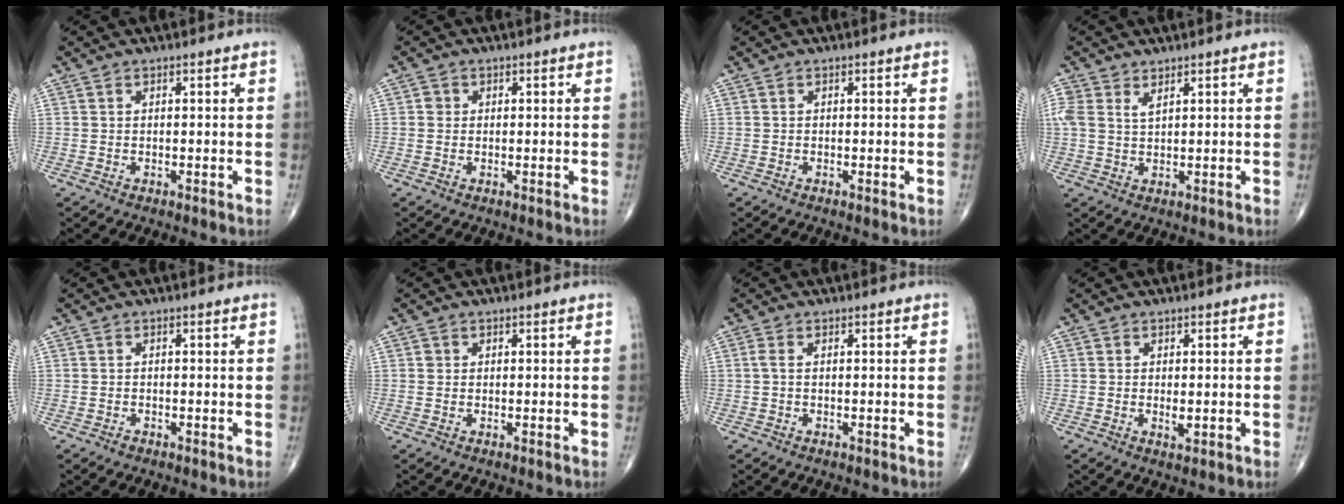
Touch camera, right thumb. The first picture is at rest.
{"total": 1.3, "force": [0.0, 1.2, 0.5], "torque": [-0.003, 0.003, -0.002]}
{"total": 0.0}
{"total": 4.0, "force": [2.1, 2.1, 2.7], "torque": [-0.059, 0.005, 0.049]}
{"total": 0.7, "force": [-0.5, 0.4, 0.2], "torque": [-0.003, 0.001, -0.011]}
{"total": 0.7, "force": [0.0, 0.7, 0.1], "torque": [0.000, 0.002, 0.001]}
{"total": 1.1, "force": [-0.1, 0.4, 1.0], "torque": [-0.024, -0.001, -0.004]}
{"total": 1.5, "force": [-0.1, 0.7, 1.4], "torque": [-0.025, -0.004, -0.001]}